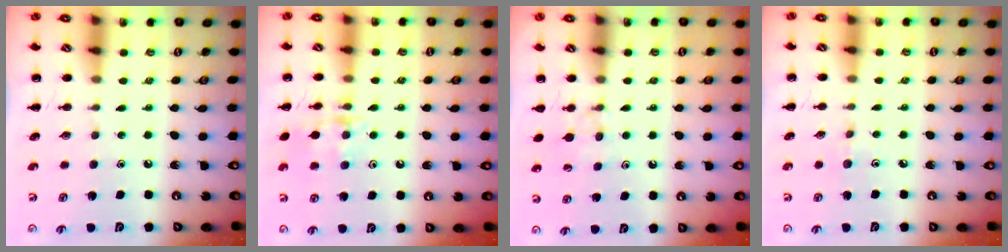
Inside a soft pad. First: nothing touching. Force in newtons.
{"total": 12.0, "press": 12.0, "slide": 0.6}
{"total": 6.2, "press": 5.8, "slide": 2.2}
{"total": 3.7, "press": 3.3, "slide": 1.6}